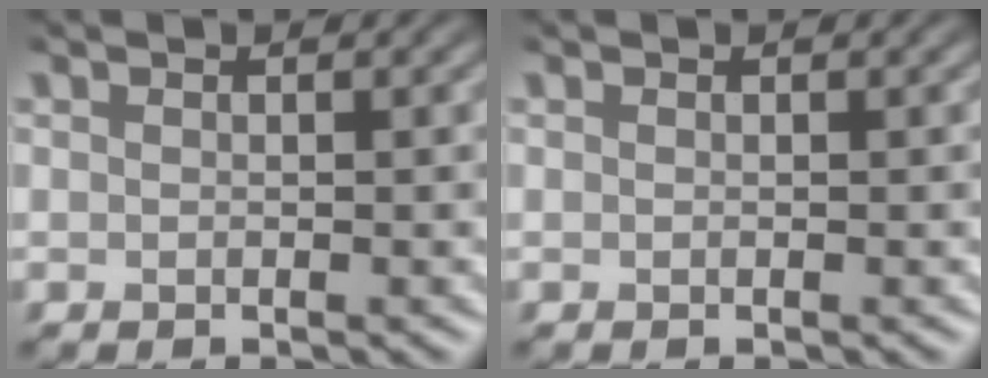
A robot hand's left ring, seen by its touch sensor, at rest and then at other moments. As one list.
[{"total": 0.0}]